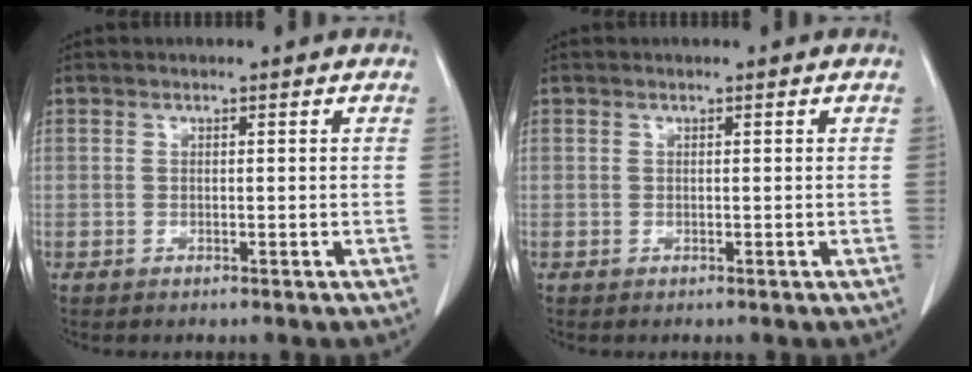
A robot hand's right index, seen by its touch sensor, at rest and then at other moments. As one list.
[{"total": 0.0}]